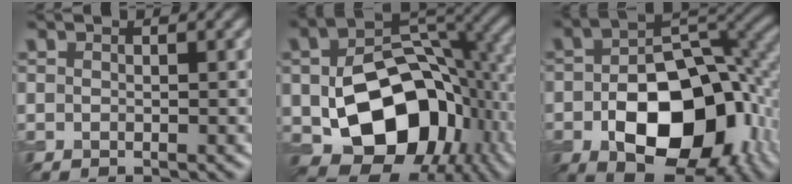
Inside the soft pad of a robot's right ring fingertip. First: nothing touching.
{"total": 14.9, "force": [-3.3, 10.2, 10.3], "torque": [-0.153, -0.021, -0.053]}
{"total": 13.3, "force": [-4.0, 8.1, 9.8], "torque": [-0.162, -0.022, -0.060]}